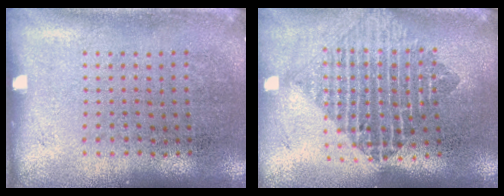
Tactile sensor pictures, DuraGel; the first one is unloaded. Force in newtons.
{"total": 2.0, "press": 1.7, "slide": 1.1}